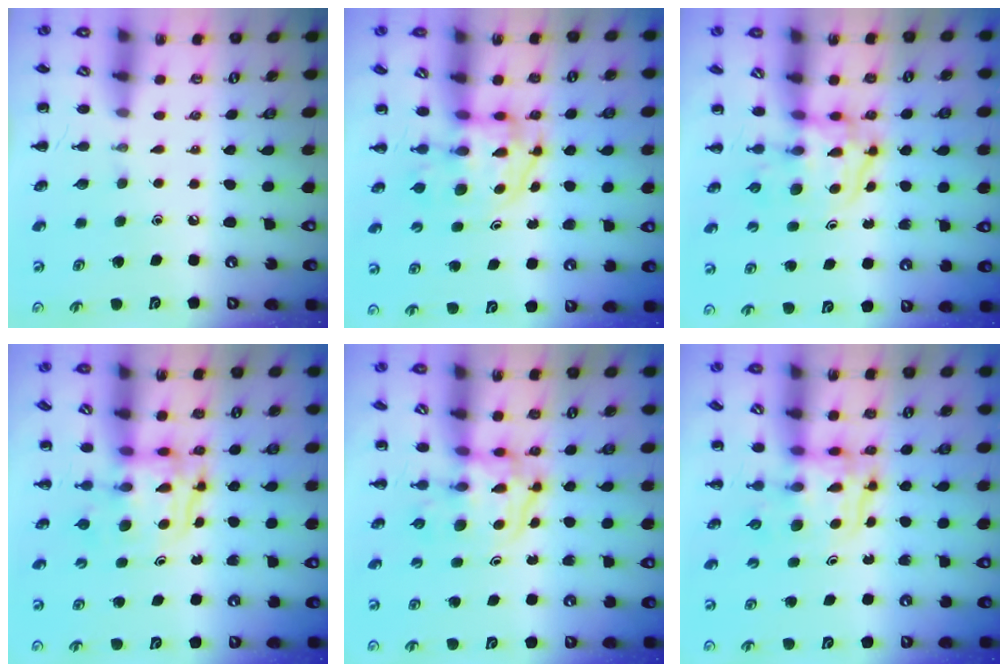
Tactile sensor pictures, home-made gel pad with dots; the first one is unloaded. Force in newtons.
{"total": 3.3, "press": 3.3, "slide": 0.5}
{"total": 3.8, "press": 3.8, "slide": 0.5}
{"total": 3.9, "press": 3.8, "slide": 0.4}
{"total": 3.8, "press": 3.8, "slide": 0.5}
{"total": 3.5, "press": 3.5, "slide": 0.3}